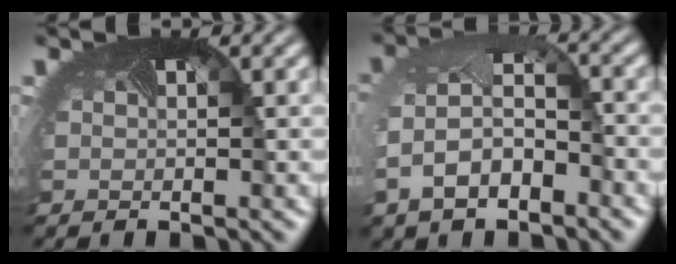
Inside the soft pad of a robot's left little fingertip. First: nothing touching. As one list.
[{"total": 5.6, "force": [-2.1, 3.4, 3.9], "torque": [-0.103, -0.006, -0.046]}]